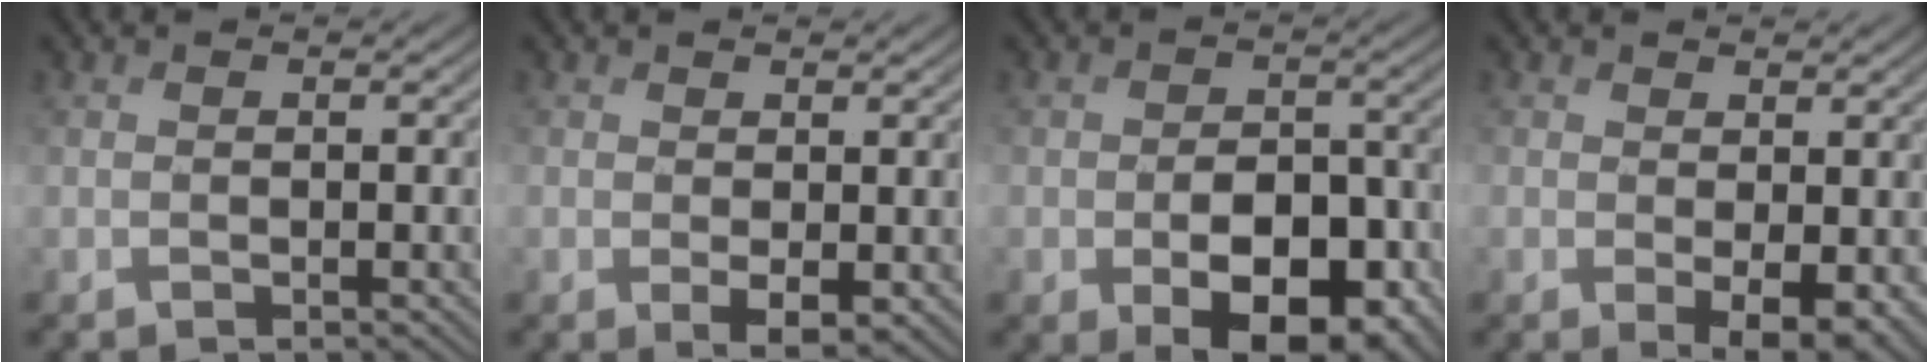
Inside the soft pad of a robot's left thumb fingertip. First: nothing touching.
{"total": 2.3, "force": [0.1, 1.3, 1.9], "torque": [-0.038, -0.013, 0.006]}
{"total": 10.1, "force": [-4.1, 6.1, 6.9], "torque": [-0.105, -0.020, -0.053]}
{"total": 4.2, "force": [0.0, 2.3, 3.5], "torque": [-0.061, -0.014, 0.006]}